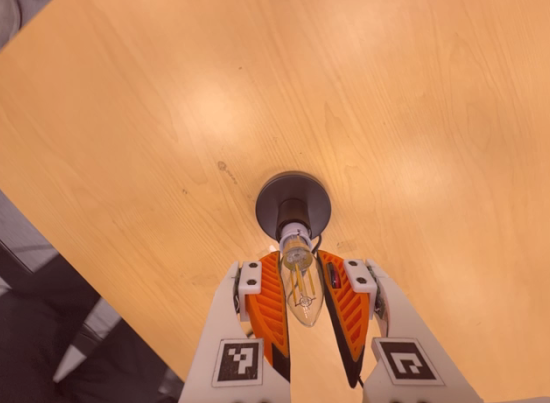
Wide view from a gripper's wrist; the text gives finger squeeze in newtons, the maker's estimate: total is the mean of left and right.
{"total": 12.8, "left": 12.4, "right": 13.2}